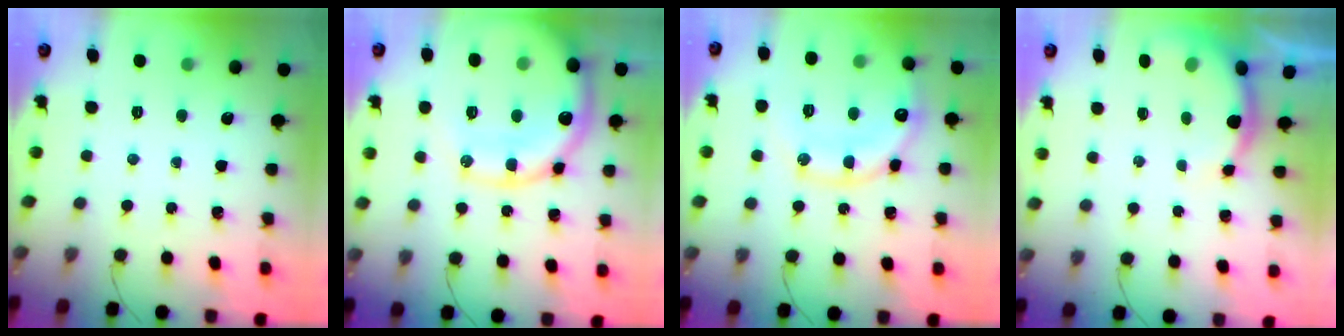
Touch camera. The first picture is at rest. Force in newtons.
{"total": 22.4, "press": 22.0, "slide": 4.1}
{"total": 16.5, "press": 16.4, "slide": 2.1}
{"total": 6.7, "press": 6.6, "slide": 1.1}